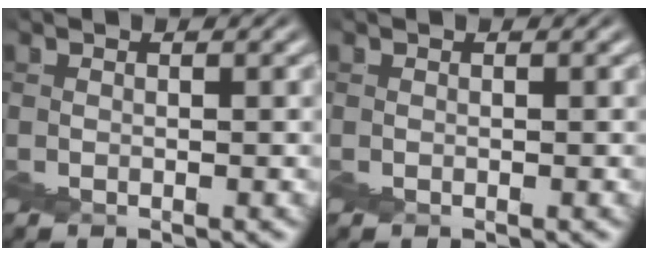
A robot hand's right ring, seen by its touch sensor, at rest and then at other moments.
{"total": 0.0}